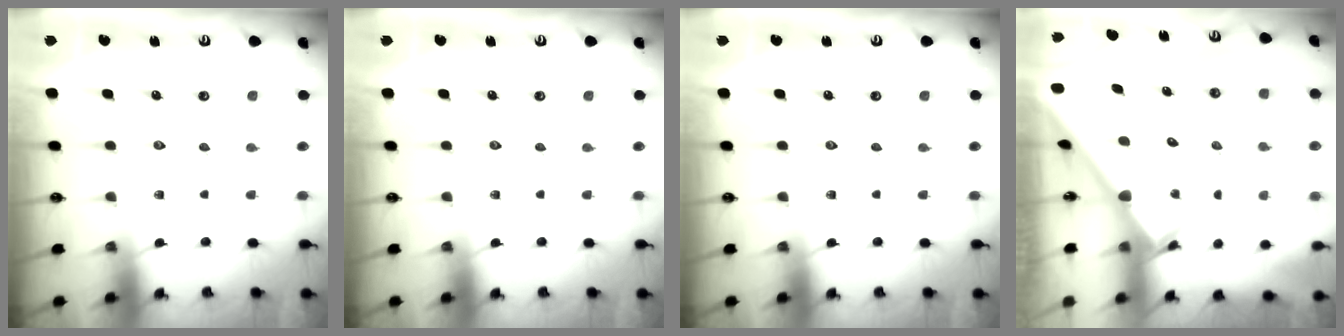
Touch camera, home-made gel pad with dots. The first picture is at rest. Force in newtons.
{"total": 0.0}
{"total": 0.0}
{"total": 2.4, "press": 2.4, "slide": 0.2}